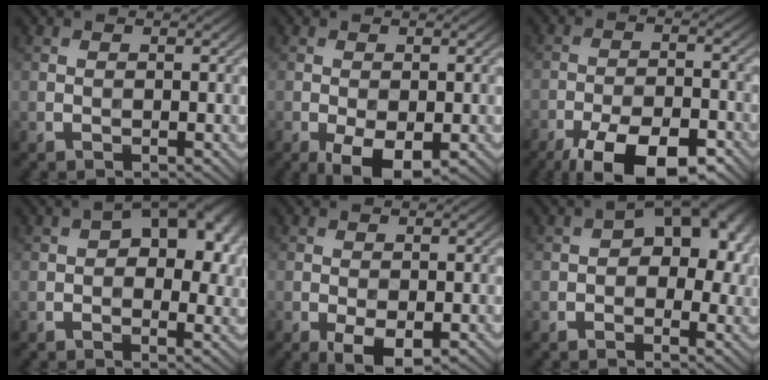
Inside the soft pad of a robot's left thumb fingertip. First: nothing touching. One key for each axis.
{"total": 5.3, "fx": -2.5, "fy": 2.3, "fz": 4.2, "tx": -0.069, "ty": -0.010, "tz": -0.038}
{"total": 14.1, "fx": -10.0, "fy": 4.9, "fz": 8.6, "tx": -0.150, "ty": -0.025, "tz": -0.154}
{"total": 11.7, "fx": 2.7, "fy": 6.9, "fz": 9.1, "tx": -0.100, "ty": 0.016, "tz": 0.026}
{"total": 3.9, "fx": -1.8, "fy": 1.6, "fz": 3.0, "tx": -0.049, "ty": -0.006, "tz": -0.026}
{"total": 11.0, "fx": 1.4, "fy": 6.8, "fz": 8.5, "tx": -0.079, "ty": 0.028, "tz": 0.003}